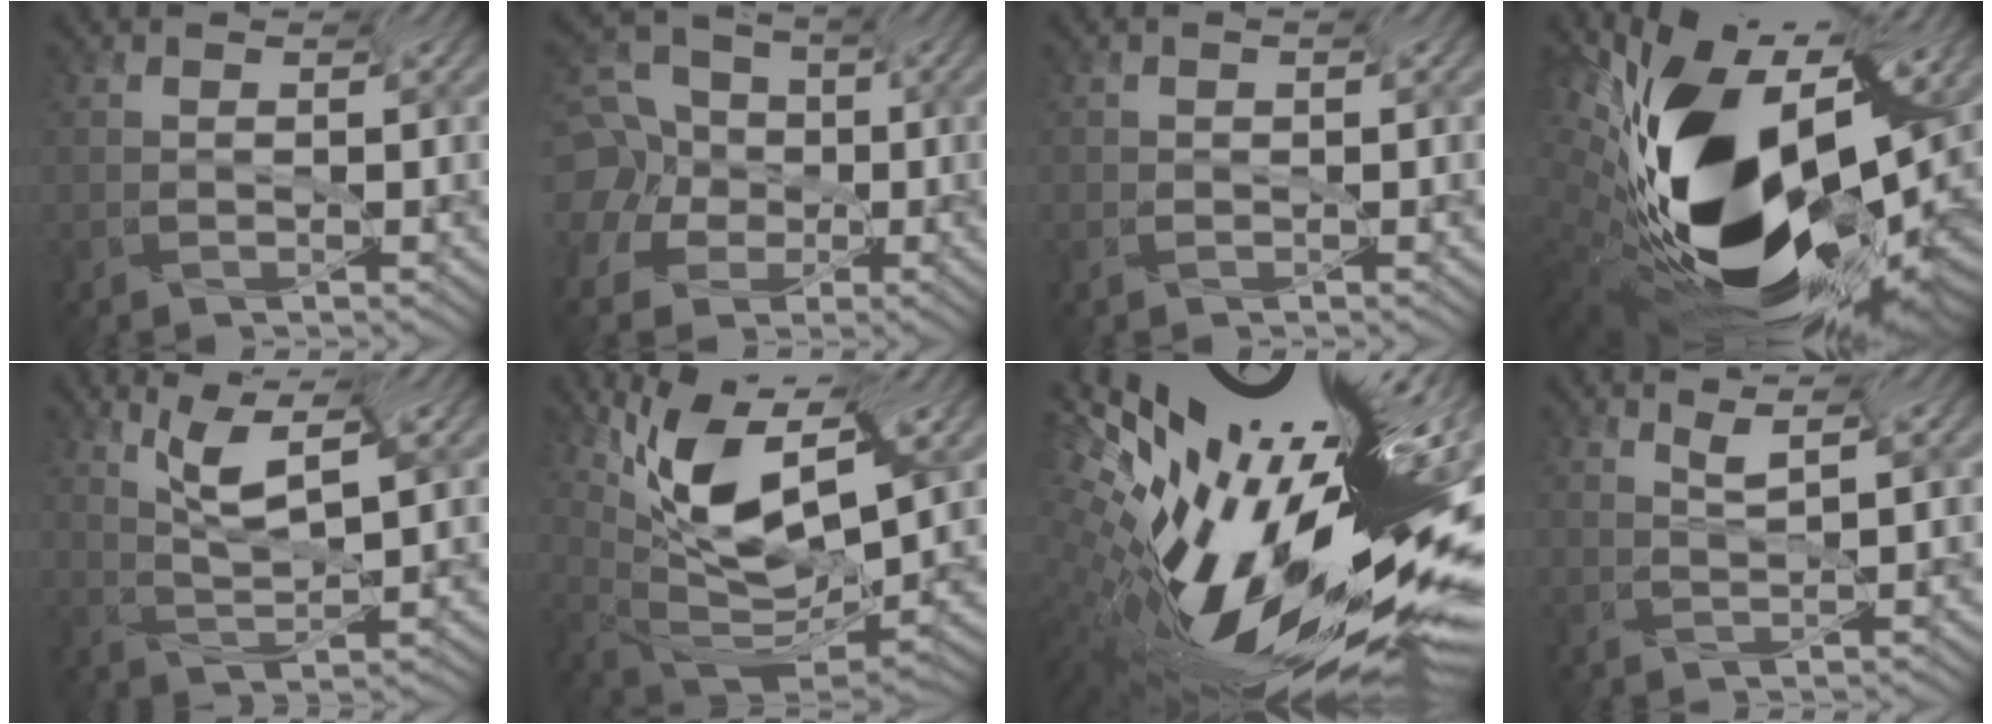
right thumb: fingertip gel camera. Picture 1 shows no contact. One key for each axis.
{"total": 8.1, "fx": 1.3, "fy": 6.7, "fz": 4.3, "tx": -0.155, "ty": 0.037, "tz": 0.035}
{"total": 1.0, "fx": -0.7, "fy": -0.1, "fz": -0.6, "tx": 0.010, "ty": 0.000, "tz": -0.014}
{"total": 17.2, "fx": -2.2, "fy": 9.7, "fz": 14.0, "tx": -0.293, "ty": -0.071, "tz": -0.013}
{"total": 5.2, "fx": 2.7, "fy": 0.5, "fz": 4.3, "tx": -0.099, "ty": 0.003, "tz": 0.059}
{"total": 10.0, "fx": 2.7, "fy": 4.5, "fz": 8.5, "tx": -0.180, "ty": 0.018, "tz": 0.066}
{"total": 16.6, "fx": -3.7, "fy": 5.6, "fz": 15.1, "tx": -0.253, "ty": -0.036, "tz": -0.061}
{"total": 1.6, "fx": 1.3, "fy": -0.9, "fz": 0.4, "tx": -0.013, "ty": -0.007, "tz": 0.035}